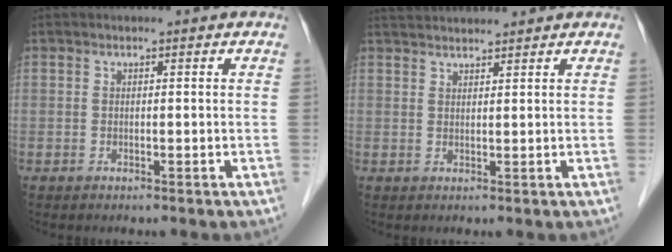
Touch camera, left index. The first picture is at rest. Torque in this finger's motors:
{"motor_torque": [0.40, -0.68, 0.12, 0.03]}